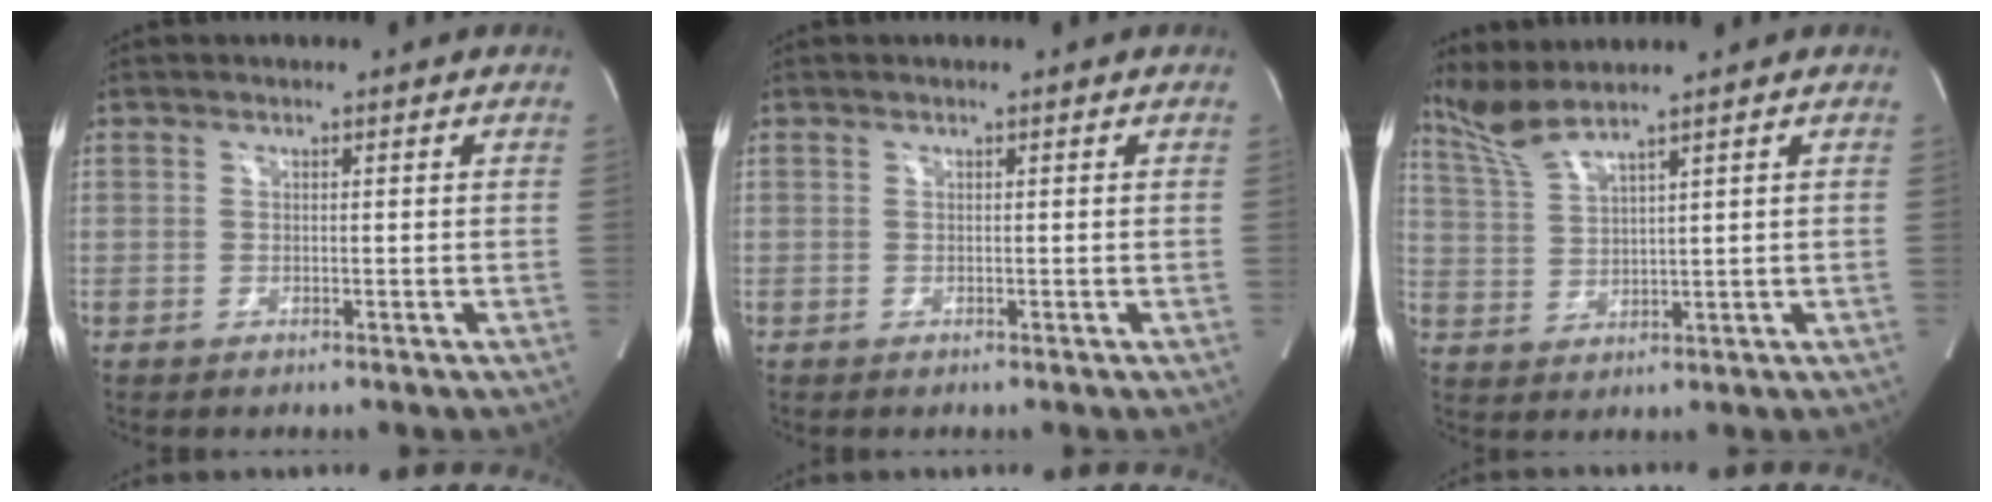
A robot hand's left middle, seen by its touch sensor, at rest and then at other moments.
{"total": 0.0}
{"total": 5.2, "force": [4.6, -0.8, 2.3], "torque": [-0.062, 0.001, 0.107]}